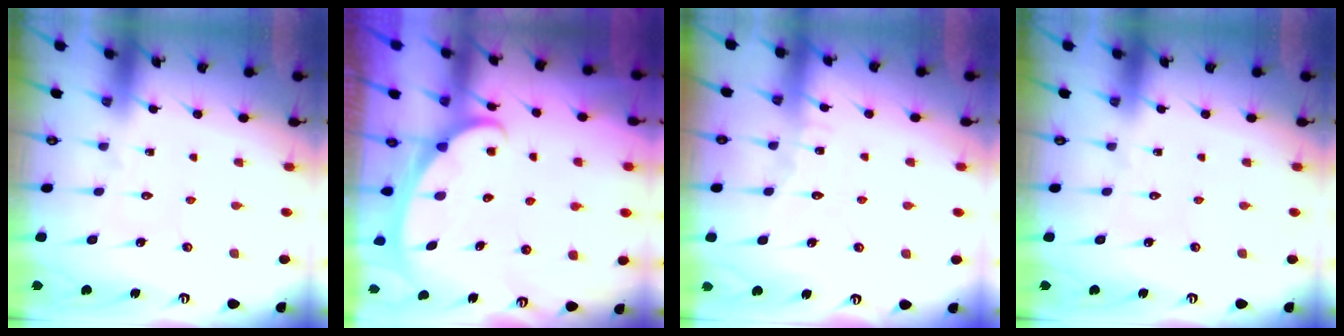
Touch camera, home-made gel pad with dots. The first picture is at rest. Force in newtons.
{"total": 2.3, "press": 2.3, "slide": 0.4}
{"total": 3.9, "press": 3.9, "slide": 0.4}
{"total": 0.0}